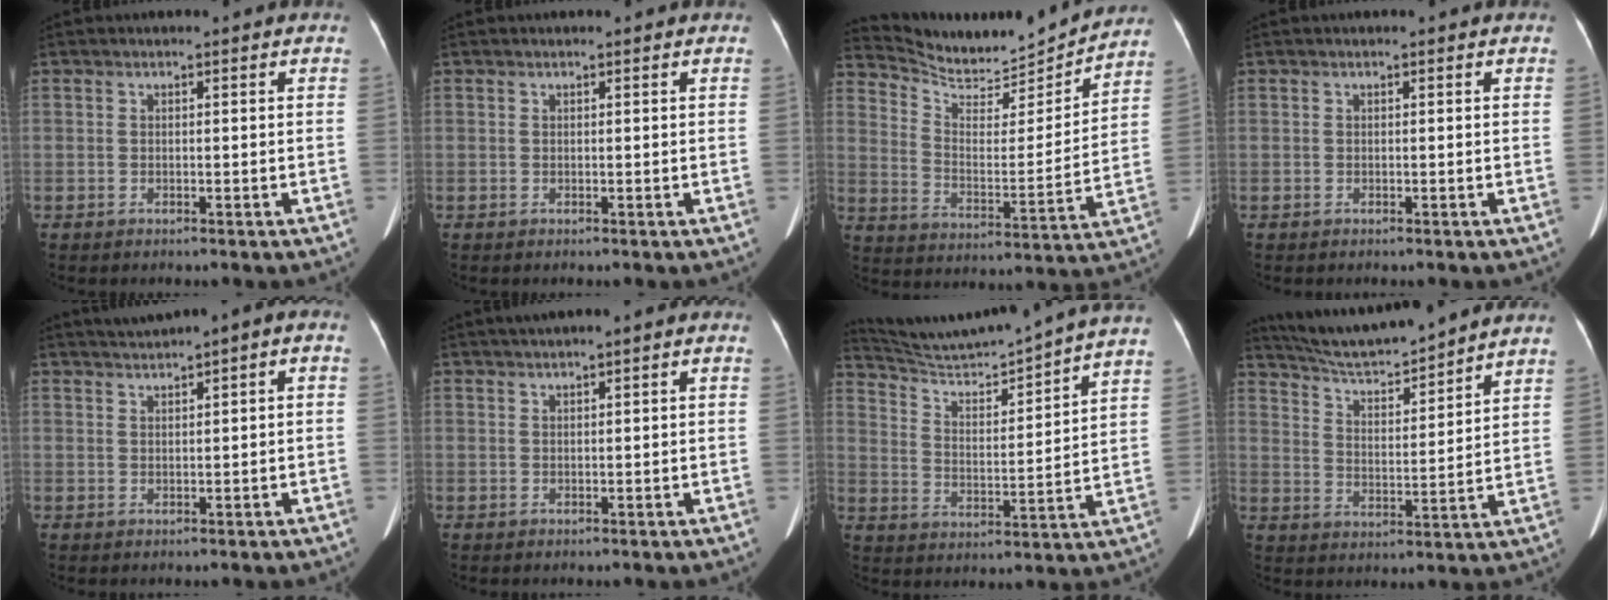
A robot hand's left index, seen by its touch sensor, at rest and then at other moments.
{"total": 0.0}
{"total": 15.1, "force": [14.9, 1.9, 2.1], "torque": [-0.045, -0.020, 0.229]}
{"total": 0.0}
{"total": 4.2, "force": [1.9, 0.7, 3.7], "torque": [-0.059, 0.028, 0.031]}
{"total": 2.6, "force": [1.2, 0.4, 2.3], "torque": [-0.039, 0.016, 0.019]}
{"total": 16.6, "force": [15.4, -2.3, 5.7], "torque": [-0.106, -0.025, 0.239]}
{"total": 12.4, "force": [11.7, -0.3, 4.2], "torque": [-0.079, 0.007, 0.202]}